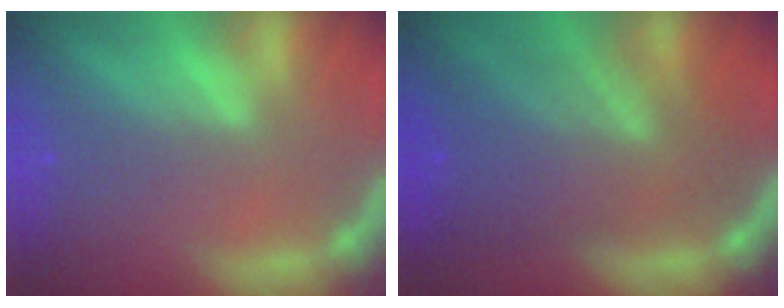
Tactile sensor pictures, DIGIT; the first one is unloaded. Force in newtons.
{"total": 9.0}